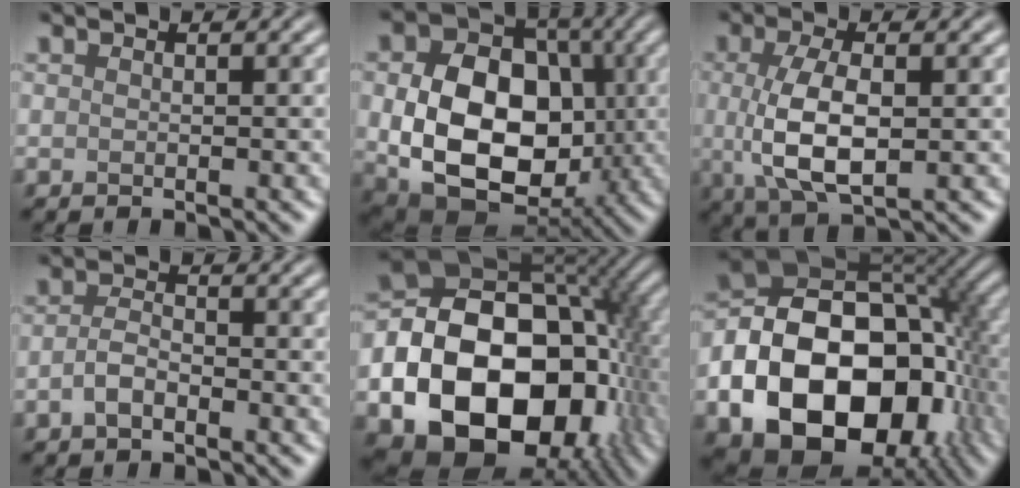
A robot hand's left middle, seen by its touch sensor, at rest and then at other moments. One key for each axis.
{"total": 12.5, "fx": -0.9, "fy": 9.1, "fz": 8.4, "tx": -0.152, "ty": -0.019, "tz": -0.013}
{"total": 6.4, "fx": 0.0, "fy": 2.8, "fz": 5.8, "tx": -0.125, "ty": -0.002, "tz": 0.002}
{"total": 2.0, "fx": -0.9, "fy": 1.0, "fz": 1.5, "tx": -0.032, "ty": 0.005, "tz": -0.024}
{"total": 21.4, "fx": -5.3, "fy": 15.4, "fz": 13.9, "tx": -0.256, "ty": -0.021, "tz": -0.074}
{"total": 19.2, "fx": -5.3, "fy": 13.4, "fz": 12.6, "tx": -0.224, "ty": -0.027, "tz": -0.079}